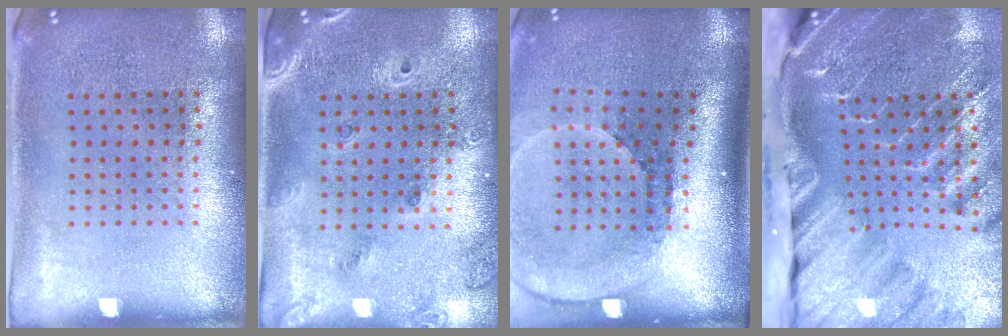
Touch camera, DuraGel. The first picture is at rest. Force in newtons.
{"total": 1.7, "press": 1.5, "slide": 0.7}
{"total": 2.7, "press": 1.8, "slide": 1.9}
{"total": 4.1, "press": 3.1, "slide": 2.7}